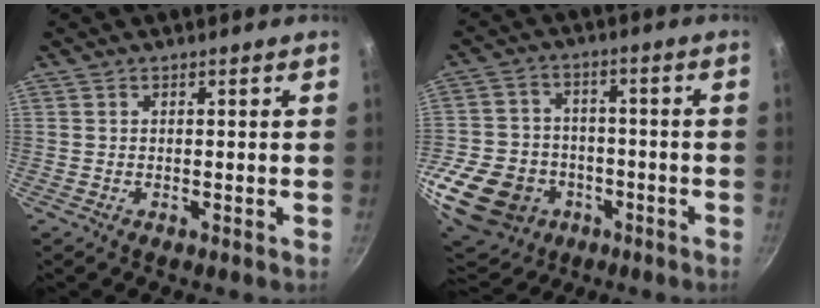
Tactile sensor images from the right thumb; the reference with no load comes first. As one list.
[{"total": 20.2, "force": [-7.7, 15.8, 9.8], "torque": [-0.192, 0.035, -0.116]}]